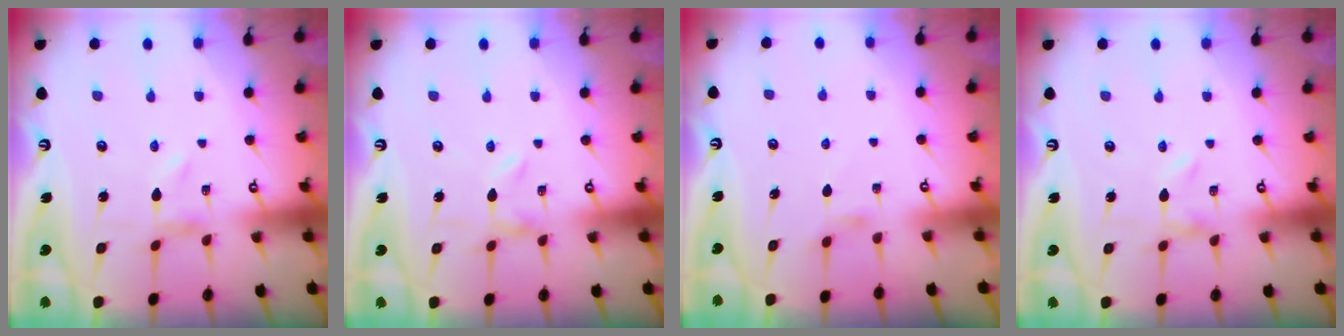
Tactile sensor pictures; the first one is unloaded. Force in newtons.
{"total": 0.0}
{"total": 2.7, "press": 2.7, "slide": 0.5}
{"total": 0.0}